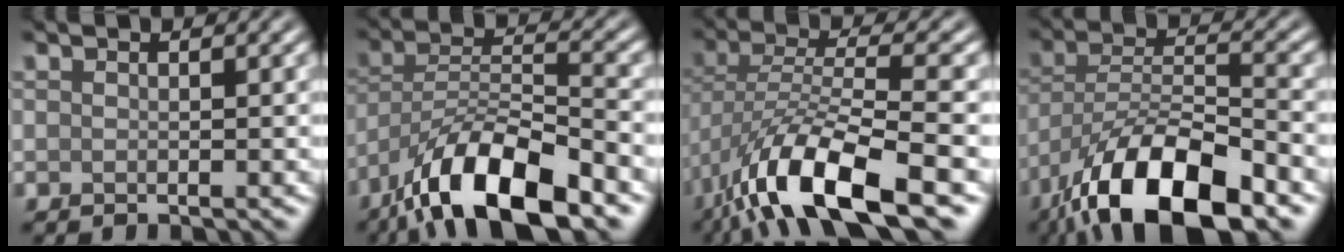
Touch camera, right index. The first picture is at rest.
{"total": 10.4, "force": [-7.0, 3.0, 7.1], "torque": [-0.122, 0.007, -0.131]}
{"total": 11.1, "force": [-6.6, 2.9, 8.5], "torque": [-0.156, 0.000, -0.123]}
{"total": 11.7, "force": [-7.6, 4.0, 8.0], "torque": [-0.140, 0.003, -0.147]}